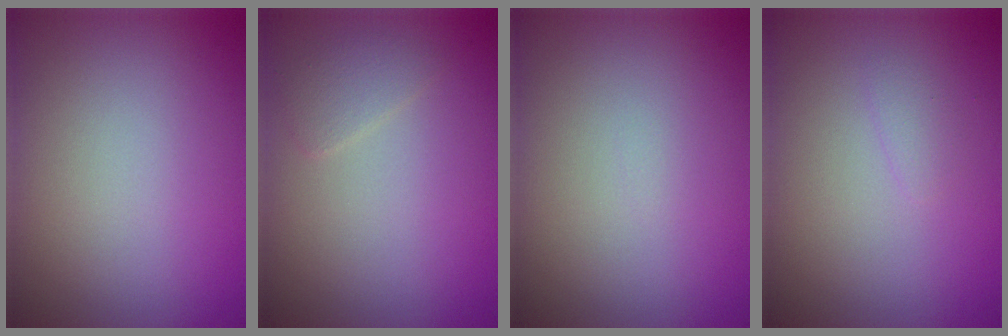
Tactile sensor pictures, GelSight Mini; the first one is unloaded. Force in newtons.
{"total": 1.3, "press": 1.3, "slide": 0.1}
{"total": 0.0}
{"total": 0.8, "press": 0.8, "slide": 0.0}